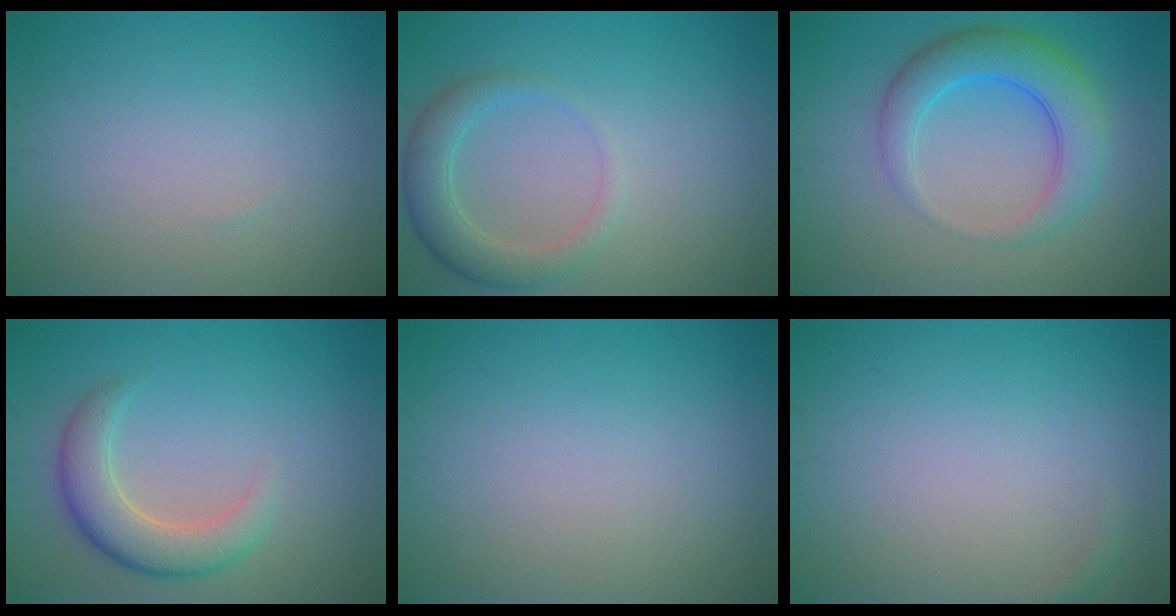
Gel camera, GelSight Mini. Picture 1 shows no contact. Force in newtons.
{"total": 2.4, "press": 2.4, "slide": 0.4}
{"total": 5.2, "press": 5.2, "slide": 0.3}
{"total": 4.4, "press": 4.4, "slide": 0.3}
{"total": 0.0}
{"total": 0.6, "press": 0.6, "slide": 0.1}